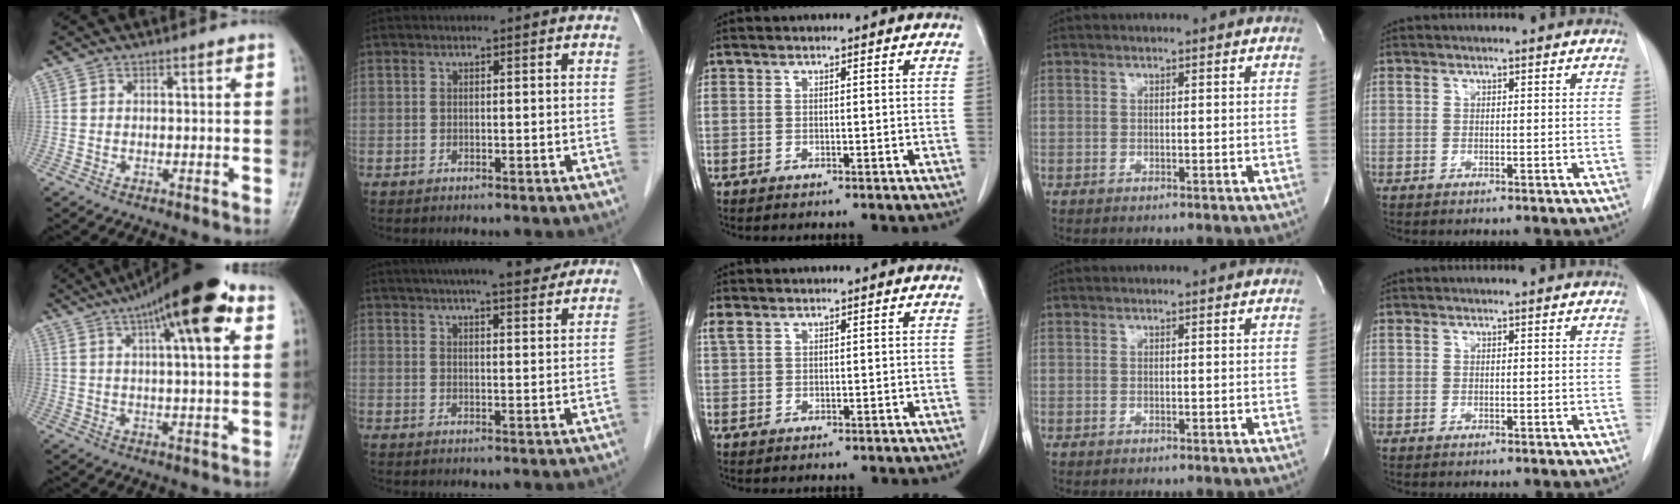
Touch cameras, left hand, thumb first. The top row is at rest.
{"thumb": {"total": 18.4, "force": [8.8, 5.1, 15.3], "torque": [-0.222, 0.003, 0.132]}, "index": {"total": 13.7, "force": [11.6, 1.7, 7.0], "torque": [-0.106, 0.019, 0.156]}, "middle": {"total": 1.5, "force": [1.0, 0.8, 0.8], "torque": [-0.028, 0.015, 0.025]}}